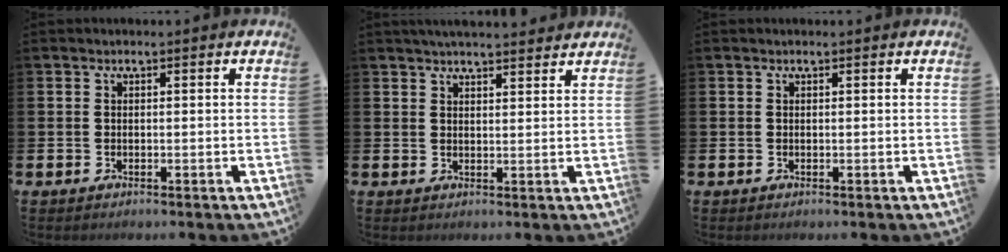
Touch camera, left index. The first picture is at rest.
{"total": 3.4, "force": [3.4, 0.3, 0.6], "torque": [-0.018, -0.011, 0.061]}
{"total": 0.0}